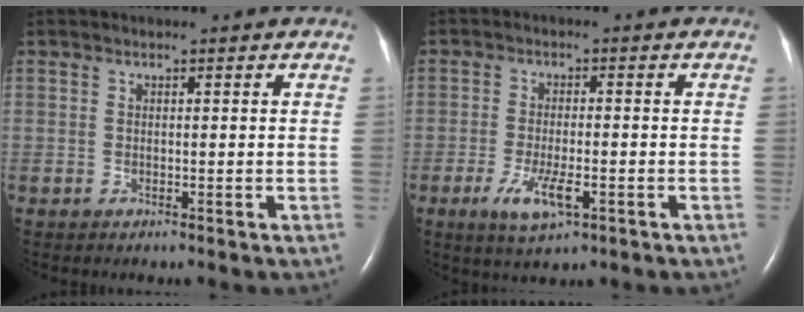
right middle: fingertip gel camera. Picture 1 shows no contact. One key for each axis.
{"total": 5.6, "fx": -2.4, "fy": 1.5, "fz": 4.8, "tx": -0.099, "ty": -0.008, "tz": -0.037}